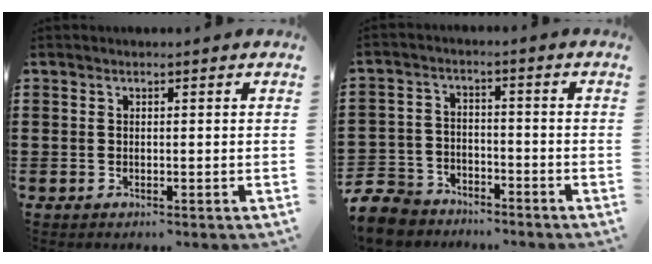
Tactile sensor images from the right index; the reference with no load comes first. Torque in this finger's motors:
{"motor_torque": [0.61, 0.76, -0.25, -0.21]}